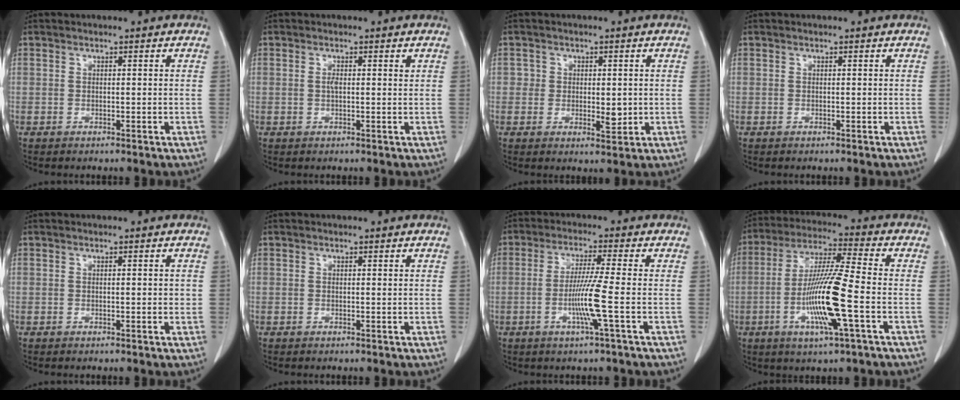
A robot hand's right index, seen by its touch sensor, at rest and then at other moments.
{"total": 1.5, "force": [0.4, 0.4, 1.4], "torque": [-0.028, 0.003, 0.006]}
{"total": 3.4, "force": [0.0, 2.4, 2.4], "torque": [-0.023, -0.002, 0.003]}
{"total": 0.0}
{"total": 0.9, "force": [0.0, 0.3, 0.9], "torque": [-0.010, 0.001, 0.001]}
{"total": 0.0}
{"total": 6.9, "force": [-1.8, -1.4, 6.5], "torque": [-0.126, -0.011, -0.038]}
{"total": 13.4, "force": [-3.6, 0.0, 12.9], "torque": [-0.256, -0.011, -0.073]}